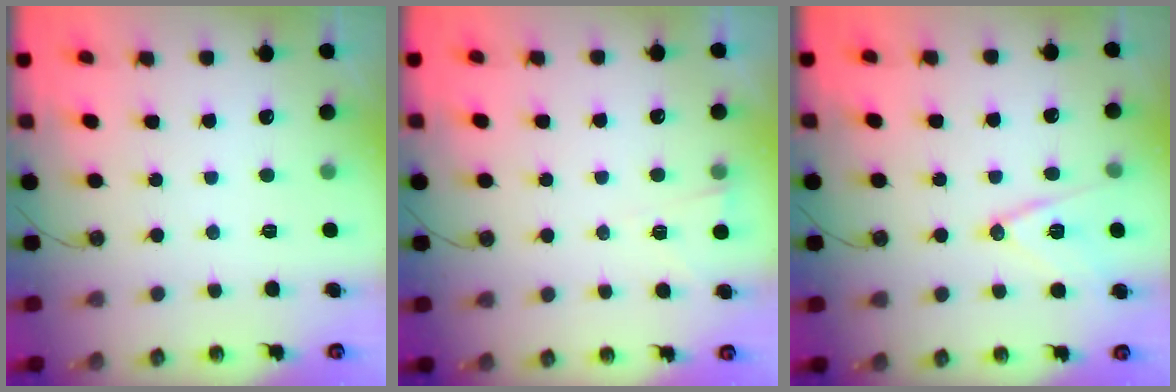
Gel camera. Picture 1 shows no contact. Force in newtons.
{"total": 2.7, "press": 2.1, "slide": 1.6}
{"total": 12.9, "press": 12.5, "slide": 3.1}